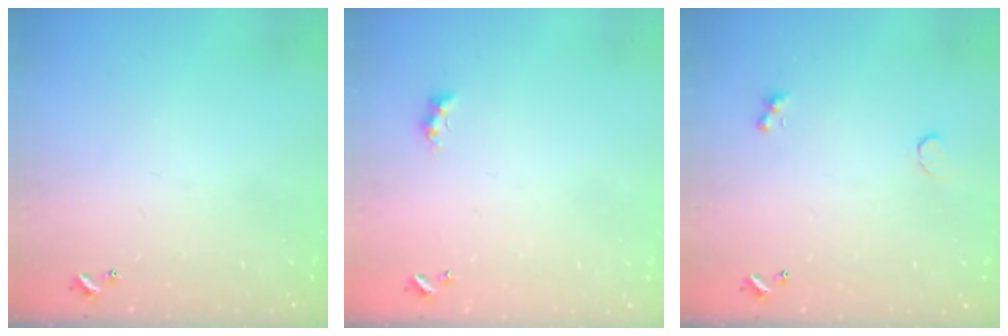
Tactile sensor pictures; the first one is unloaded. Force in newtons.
{"total": 2.7, "press": 2.6, "slide": 0.6}
{"total": 0.8, "press": 0.7, "slide": 0.4}